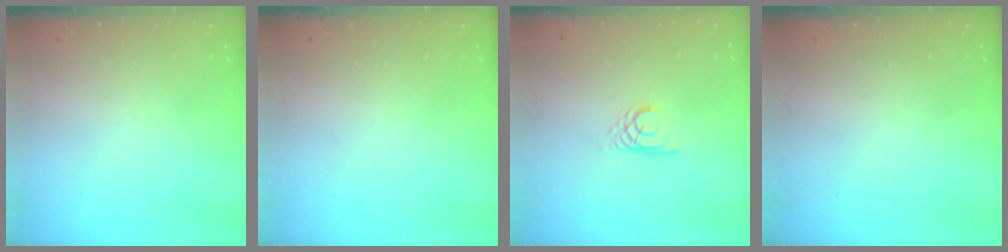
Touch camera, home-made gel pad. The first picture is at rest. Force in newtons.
{"total": 0.0}
{"total": 2.3, "press": 2.3, "slide": 0.1}
{"total": 0.0}